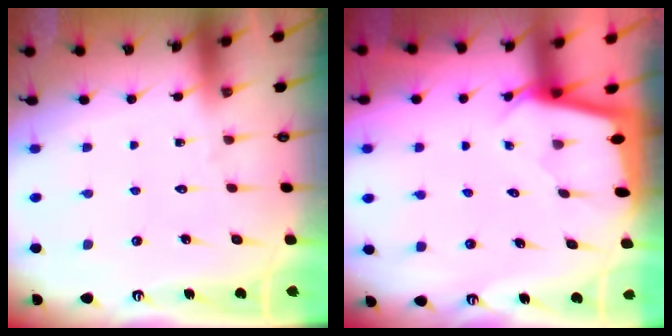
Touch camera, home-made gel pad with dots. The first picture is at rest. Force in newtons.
{"total": 2.1, "press": 2.1, "slide": 0.2}